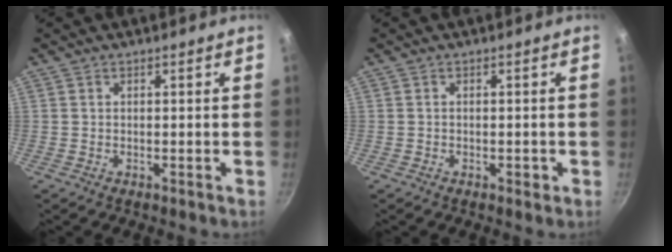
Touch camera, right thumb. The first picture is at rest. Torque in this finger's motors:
{"motor_torque": [-0.11, 0.01, -0.10, -0.07, 0.01]}